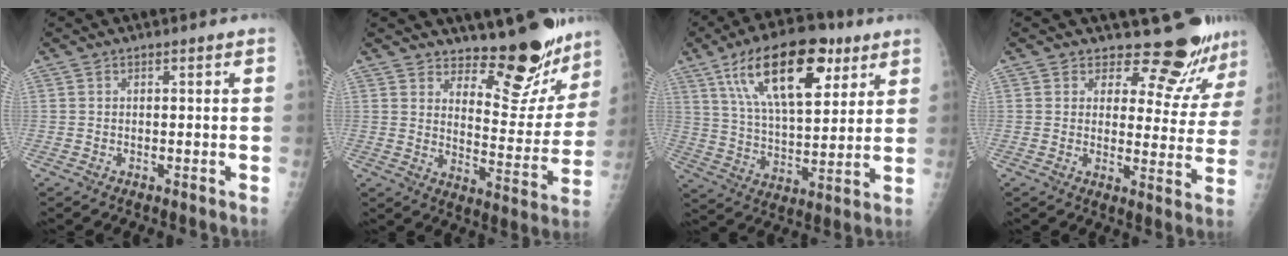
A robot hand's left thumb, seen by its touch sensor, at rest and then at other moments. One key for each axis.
{"total": 13.8, "fx": 12.1, "fy": 4.7, "fz": 4.6, "tx": -0.014, "ty": -0.122, "tz": 0.168}
{"total": 20.7, "fx": 10.2, "fy": 9.4, "fz": 15.3, "tx": -0.228, "ty": -0.028, "tz": 0.178}
{"total": 11.7, "fx": 10.8, "fy": 4.1, "fz": 2.0, "tx": 0.017, "ty": -0.091, "tz": 0.123}